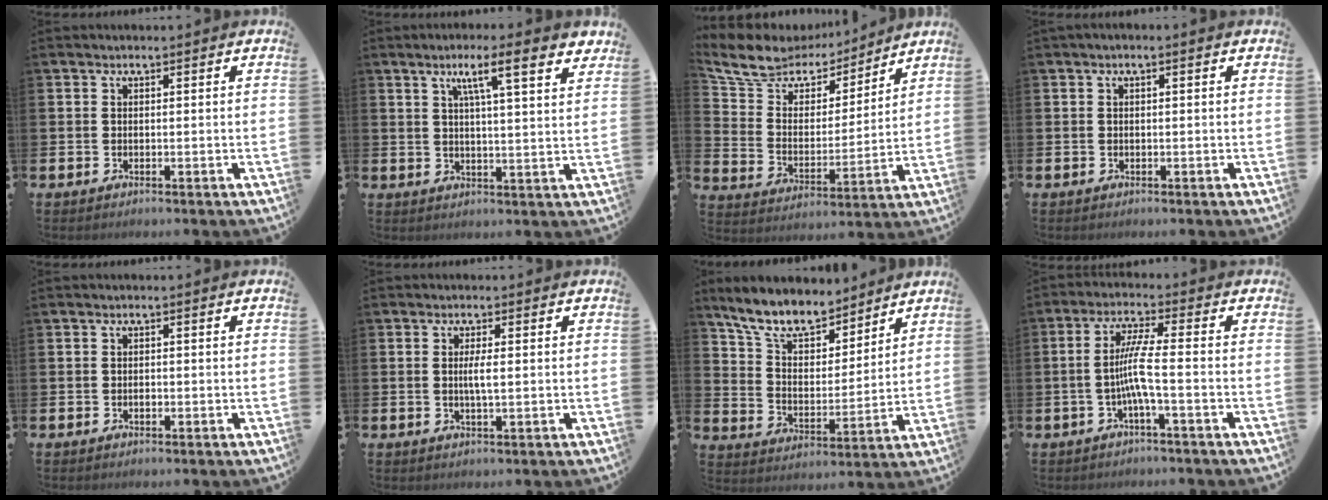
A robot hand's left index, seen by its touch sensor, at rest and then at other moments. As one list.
[{"total": 7.5, "force": [4.9, 1.4, 5.4], "torque": [-0.086, -0.019, 0.074]}, {"total": 8.3, "force": [7.2, 3.9, 1.4], "torque": [-0.074, -0.048, 0.129]}, {"total": 0.6, "force": [-0.1, 0.1, 0.6], "torque": [-0.018, 0.003, 0.000]}, {"total": 0.6, "force": [-0.2, 0.4, 0.5], "torque": [-0.009, 0.001, -0.005]}, {"total": 2.0, "force": [0.1, 0.4, 2.0], "torque": [-0.029, -0.005, -0.002]}, {"total": 9.7, "force": [8.4, 3.5, 3.4], "torque": [-0.112, -0.047, 0.154]}, {"total": 5.4, "force": [-1.4, -0.2, 5.2], "torque": [-0.100, -0.005, -0.033]}]